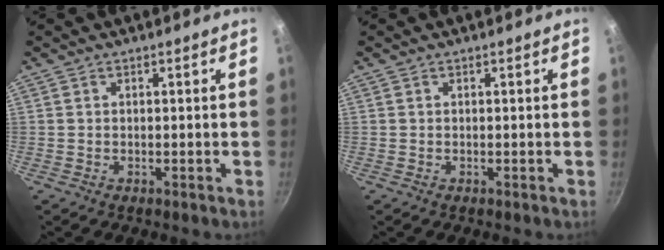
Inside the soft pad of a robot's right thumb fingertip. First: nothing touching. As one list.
[{"total": 0.0}]